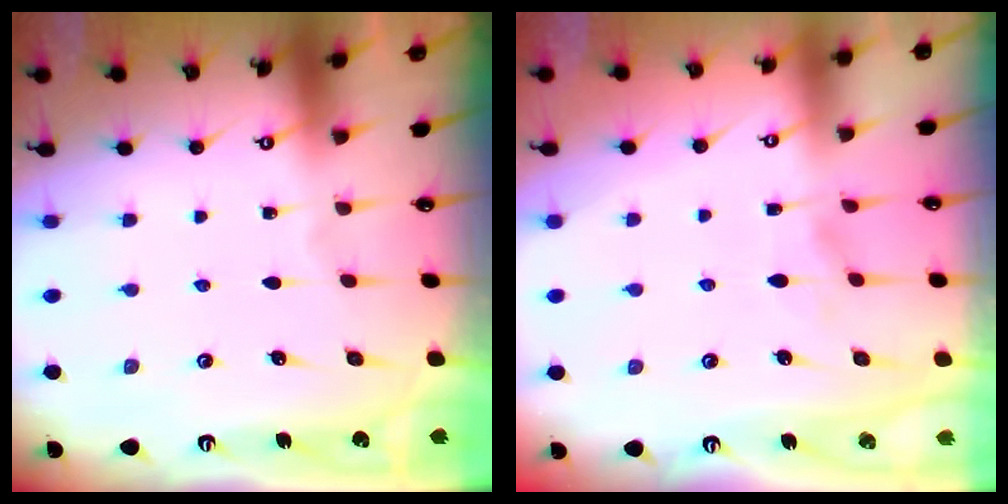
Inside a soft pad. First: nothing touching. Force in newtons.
{"total": 2.6, "press": 2.3, "slide": 1.0}